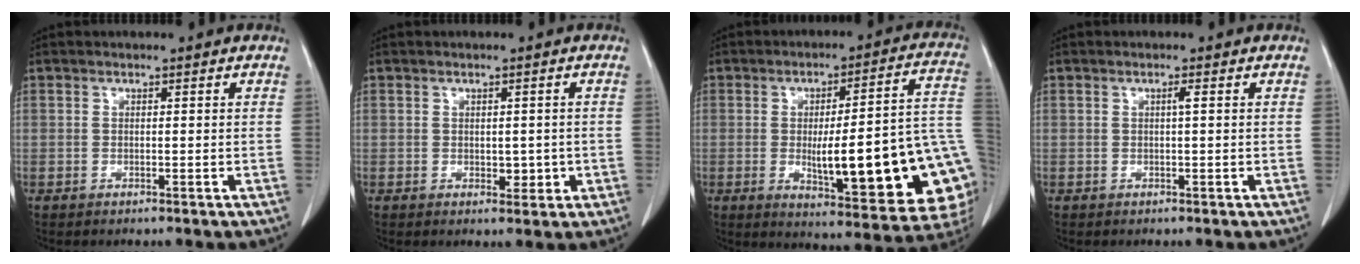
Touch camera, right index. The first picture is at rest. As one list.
[{"total": 2.4, "force": [-0.3, 1.5, 1.9], "torque": [-0.019, 0.000, 0.003]}, {"total": 24.3, "force": [-4.0, 4.2, 23.6], "torque": [-0.227, 0.011, -0.039]}, {"total": 0.7, "force": [0.1, -0.1, 0.7], "torque": [-0.012, 0.001, 0.003]}]